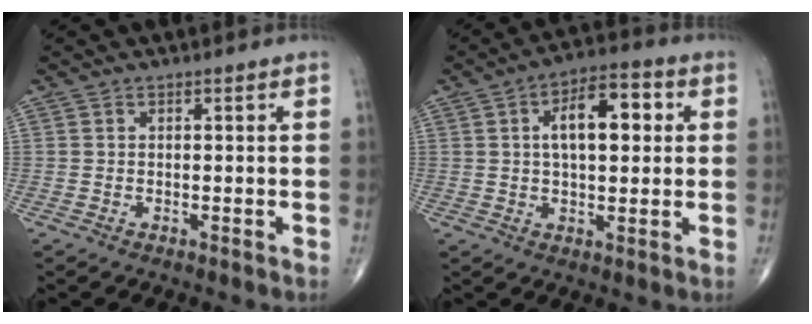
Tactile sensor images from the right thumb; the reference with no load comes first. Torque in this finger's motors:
{"motor_torque": [0.45, 2.49, 1.28, 0.30, 0.07]}